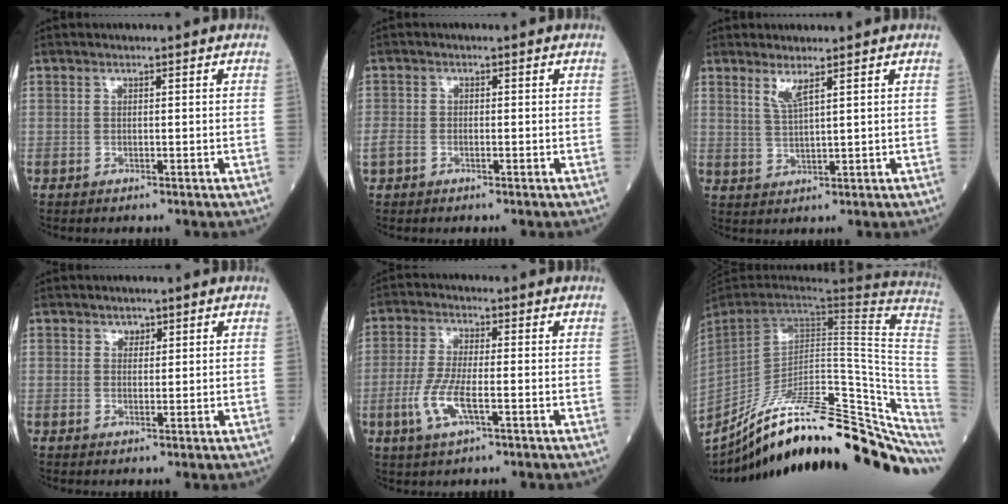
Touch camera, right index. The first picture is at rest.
{"total": 2.3, "force": [-1.1, 1.6, 1.3], "torque": [-0.039, 0.002, -0.018]}
{"total": 2.7, "force": [1.8, -0.2, 2.0], "torque": [-0.045, -0.009, 0.041]}
{"total": 1.1, "force": [0.8, 0.7, 0.3], "torque": [0.000, -0.004, 0.012]}
{"total": 6.5, "force": [-2.1, 1.3, 6.0], "torque": [-0.135, -0.009, -0.042]}
{"total": 34.1, "force": [-25.7, 5.5, 21.7], "torque": [-0.250, -0.018, -0.366]}